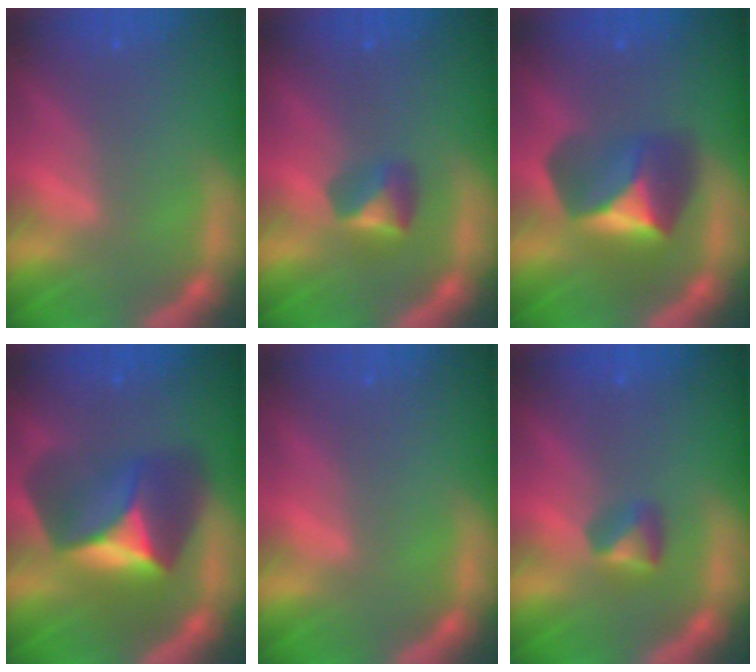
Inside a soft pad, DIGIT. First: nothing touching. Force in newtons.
{"total": 2.4}
{"total": 5.9}
{"total": 8.5}
{"total": 0.0}
{"total": 1.9}